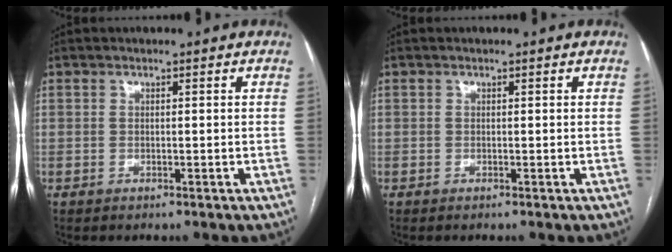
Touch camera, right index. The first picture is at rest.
{"total": 0.0}